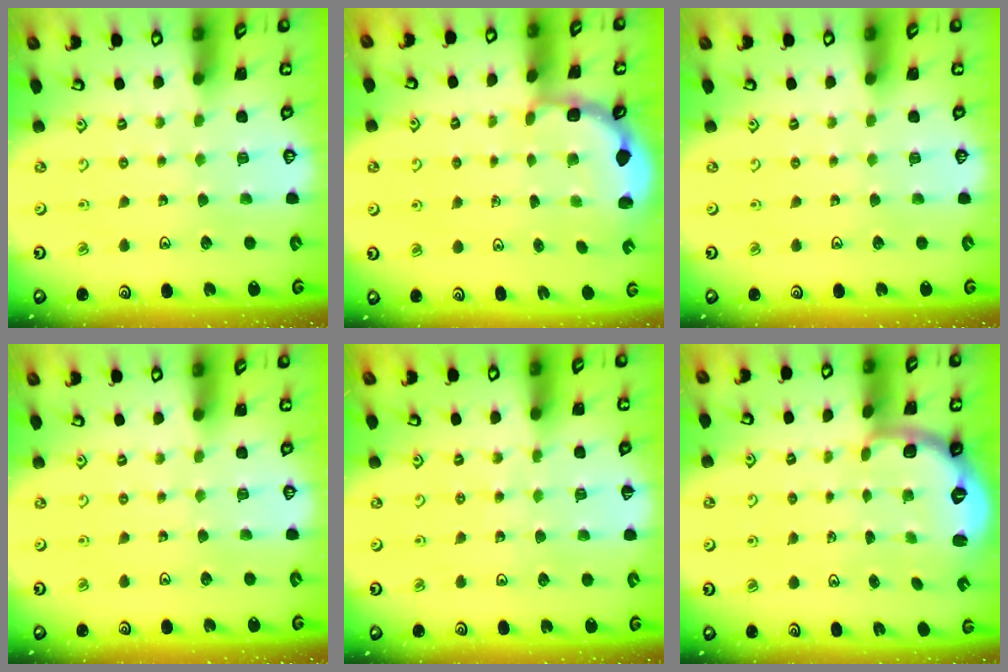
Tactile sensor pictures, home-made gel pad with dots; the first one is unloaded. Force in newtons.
{"total": 2.8, "press": 2.5, "slide": 1.4}
{"total": 0.0}
{"total": 0.0}
{"total": 3.5, "press": 3.3, "slide": 1.0}
{"total": 2.7, "press": 1.6, "slide": 2.2}